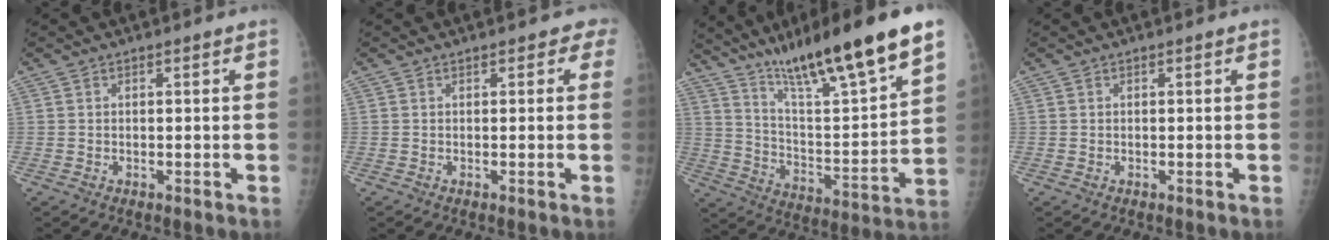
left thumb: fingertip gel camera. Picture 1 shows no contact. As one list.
[{"total": 1.8, "force": [0.9, 1.3, 1.0], "torque": [0.013, 0.002, 0.002]}, {"total": 24.0, "force": [16.4, 2.9, 17.2], "torque": [-0.266, -0.061, 0.281]}, {"total": 0.0}]